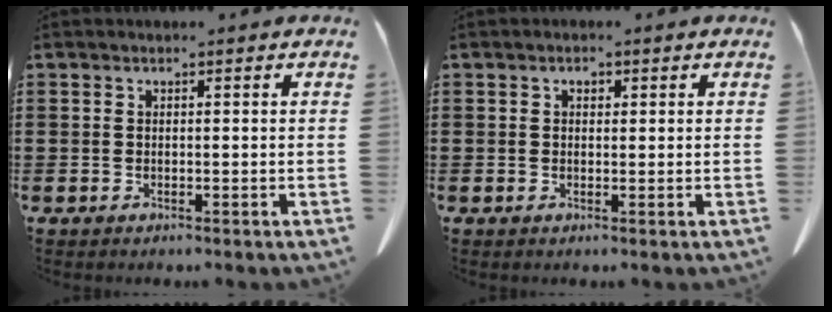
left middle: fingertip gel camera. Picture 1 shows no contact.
{"total": 1.0, "force": [0.3, 0.7, 0.5], "torque": [-0.012, 0.005, 0.006]}